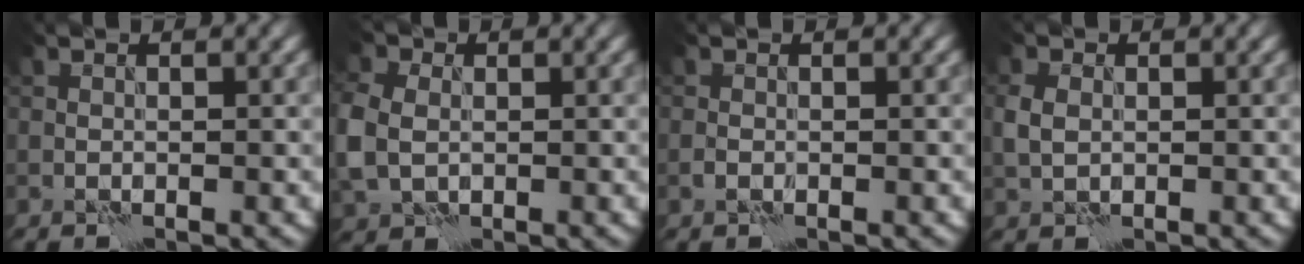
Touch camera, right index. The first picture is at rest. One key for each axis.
{"total": 5.8, "fx": -0.2, "fy": 4.6, "fz": 3.5, "tx": -0.109, "ty": 0.006, "tz": -0.005}
{"total": 0.5, "fx": -0.3, "fy": 0.4, "fz": 0.3, "tx": -0.006, "ty": 0.000, "tz": -0.006}
{"total": 2.1, "fx": 0.1, "fy": 1.6, "fz": 1.4, "tx": -0.034, "ty": 0.004, "tz": -0.001}